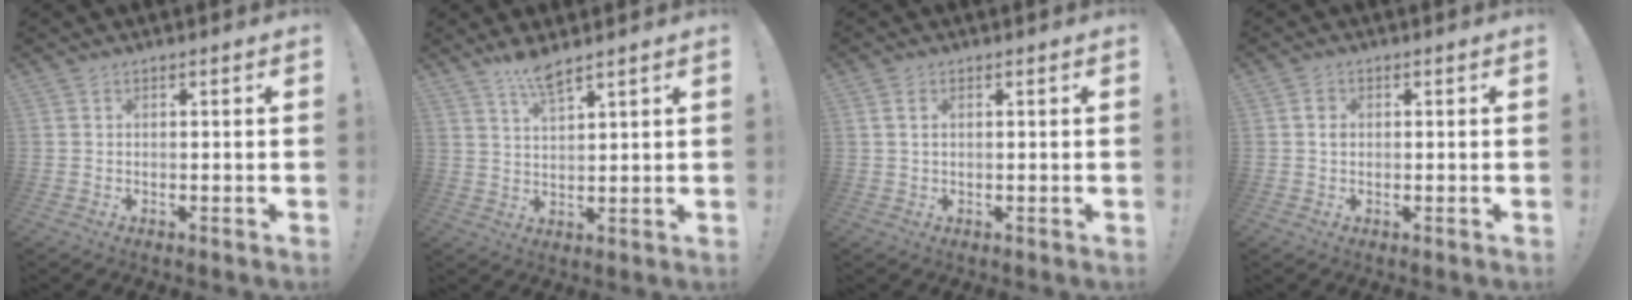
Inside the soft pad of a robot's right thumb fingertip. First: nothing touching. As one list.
[{"total": 6.1, "force": [5.1, 0.7, 3.2], "torque": [-0.059, -0.026, 0.090]}, {"total": 2.1, "force": [0.9, 1.2, 1.5], "torque": [-0.024, 0.002, 0.015]}, {"total": 1.7, "force": [0.2, 1.5, 0.8], "torque": [-0.010, 0.002, 0.002]}]